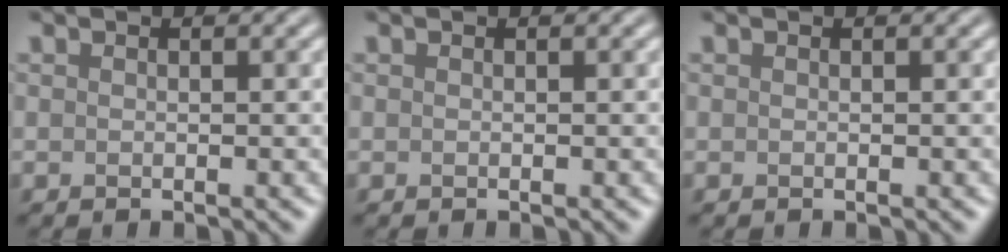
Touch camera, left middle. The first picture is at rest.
{"total": 0.0}
{"total": 0.0}